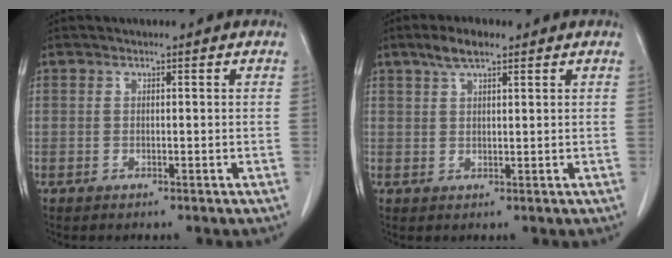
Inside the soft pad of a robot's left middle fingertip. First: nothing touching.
{"total": 4.0, "force": [2.8, 1.1, 2.6], "torque": [-0.056, 0.008, 0.053]}